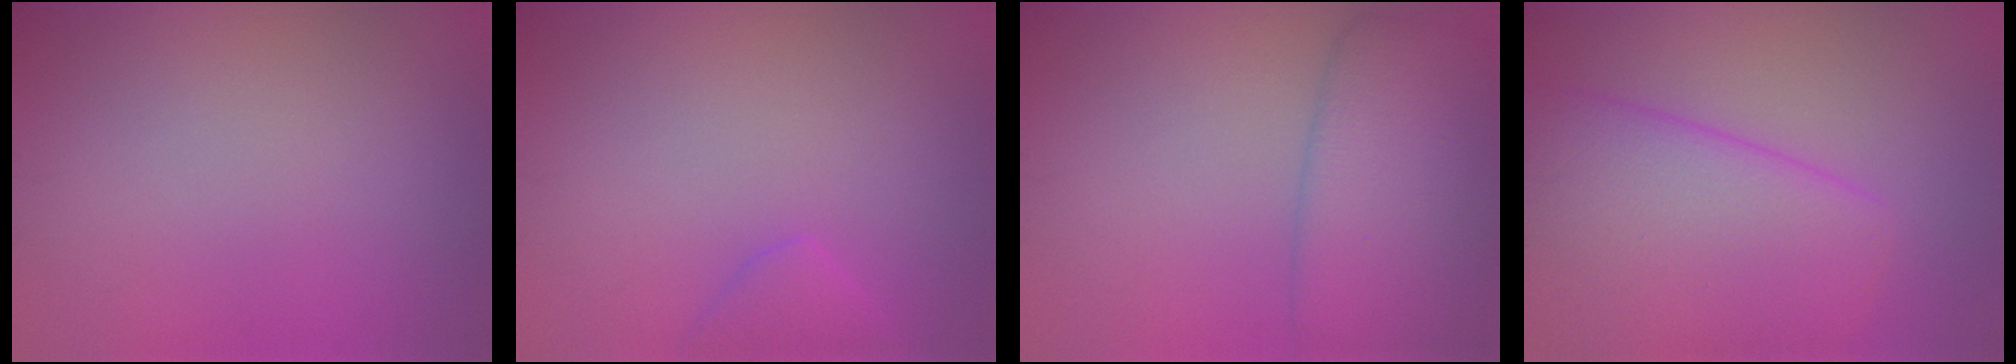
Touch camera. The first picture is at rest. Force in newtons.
{"total": 1.8, "press": 1.8, "slide": 0.1}
{"total": 5.9, "press": 5.9, "slide": 0.2}
{"total": 9.1, "press": 9.1, "slide": 0.3}